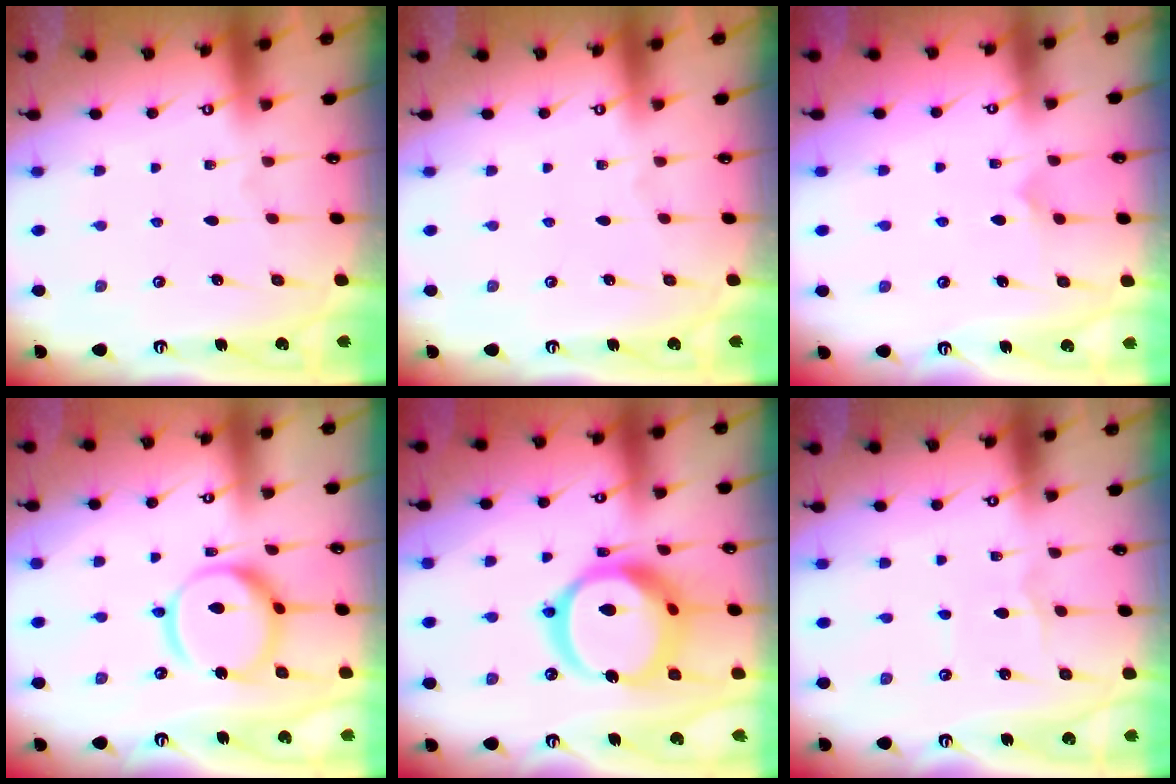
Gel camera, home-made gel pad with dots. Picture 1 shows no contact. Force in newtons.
{"total": 0.0}
{"total": 5.2, "press": 5.2, "slide": 0.3}
{"total": 14.5, "press": 14.5, "slide": 1.5}
{"total": 23.1, "press": 23.0, "slide": 2.4}
{"total": 1.3, "press": 1.3, "slide": 0.1}